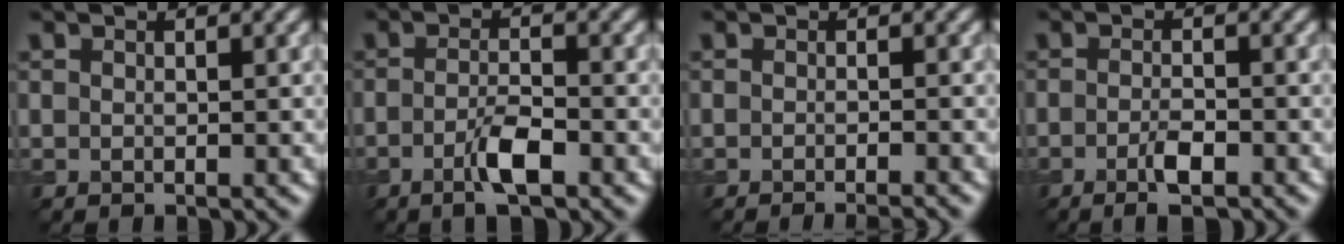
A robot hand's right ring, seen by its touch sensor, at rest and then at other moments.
{"total": 3.2, "force": [-1.5, 0.8, 2.7], "torque": [-0.053, 0.002, -0.032]}
{"total": 2.7, "force": [-1.8, 0.5, 1.9], "torque": [-0.014, 0.001, -0.031]}
{"total": 2.7, "force": [-1.4, 0.7, 2.3], "torque": [-0.045, -0.003, -0.026]}